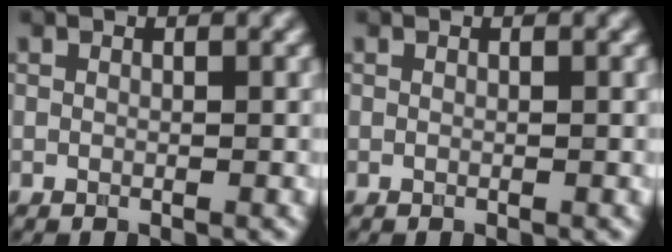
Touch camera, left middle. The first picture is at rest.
{"total": 0.0}